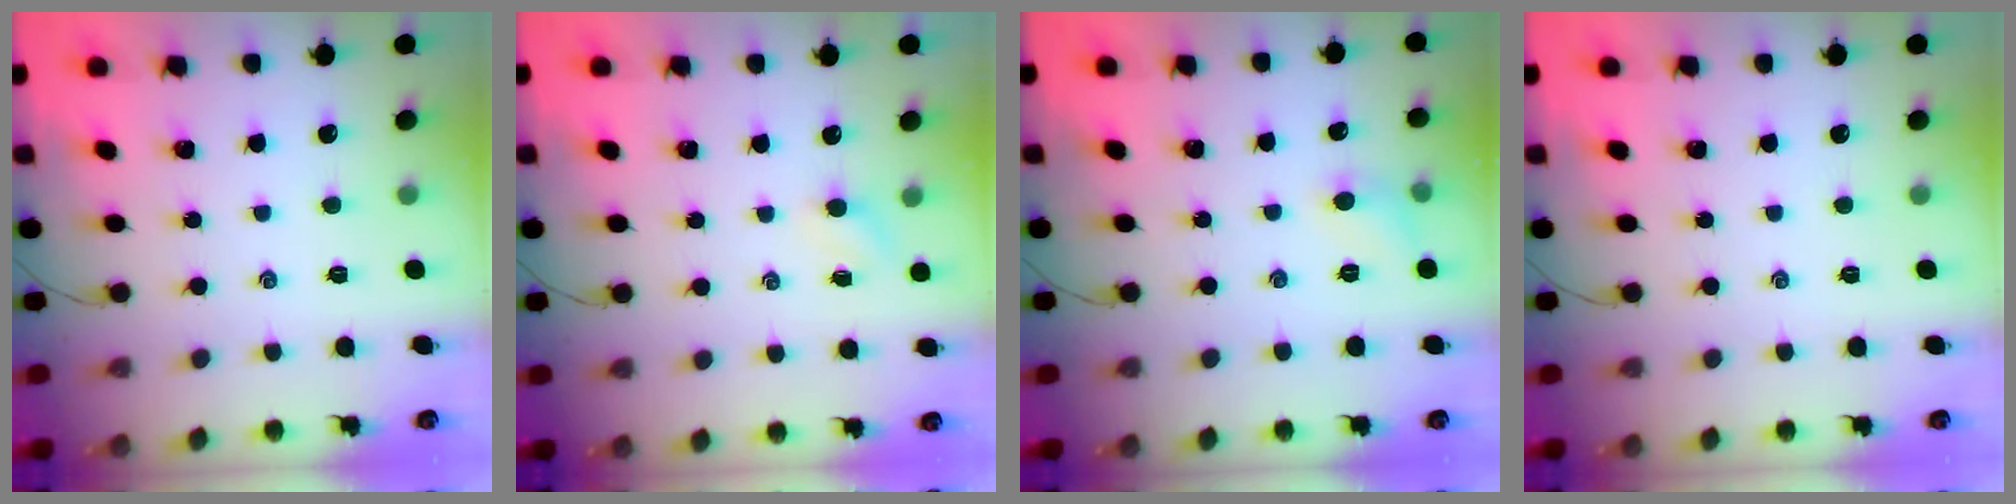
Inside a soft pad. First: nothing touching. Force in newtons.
{"total": 2.7, "press": 2.6, "slide": 0.8}
{"total": 5.0, "press": 4.8, "slide": 1.6}
{"total": 0.0}